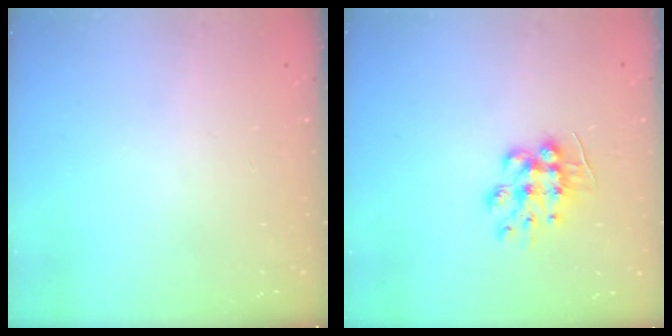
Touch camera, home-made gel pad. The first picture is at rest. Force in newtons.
{"total": 9.1, "press": 9.1, "slide": 0.2}